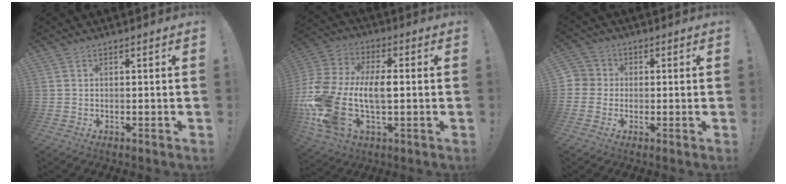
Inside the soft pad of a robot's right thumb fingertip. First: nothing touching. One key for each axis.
{"total": 19.1, "fx": -1.9, "fy": 11.9, "fz": 14.8, "tx": -0.297, "ty": 0.009, "tz": -0.029}
{"total": 4.1, "fx": -0.5, "fy": 3.9, "fz": 1.0, "tx": -0.023, "ty": 0.006, "tz": -0.011}